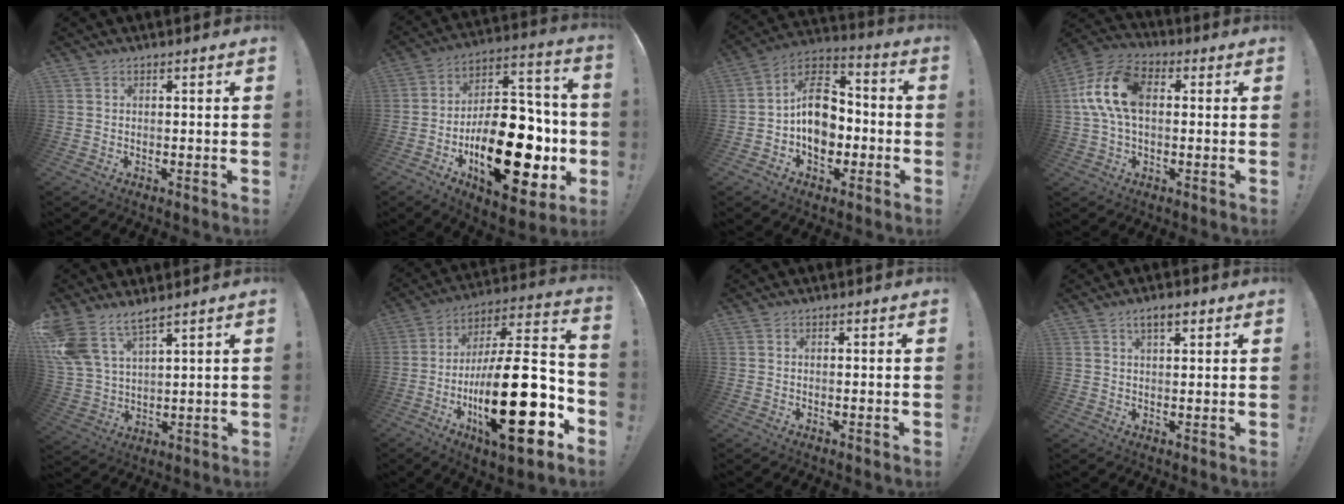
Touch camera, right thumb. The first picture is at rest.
{"total": 29.1, "force": [-8.1, 15.0, 23.6], "torque": [-0.381, 0.056, -0.109]}
{"total": 15.3, "force": [-1.1, 11.4, 10.2], "torque": [-0.151, 0.023, -0.013]}
{"total": 15.0, "force": [1.6, 9.3, 11.6], "torque": [-0.241, 0.011, 0.030]}
{"total": 10.5, "force": [8.0, 4.4, 5.1], "torque": [-0.125, -0.034, 0.159]}
{"total": 29.4, "force": [-8.0, 9.7, 26.6], "torque": [-0.468, 0.029, -0.127]}
{"total": 0.0}
{"total": 4.6, "force": [2.5, 1.8, 3.5], "torque": [-0.049, -0.007, 0.040]}